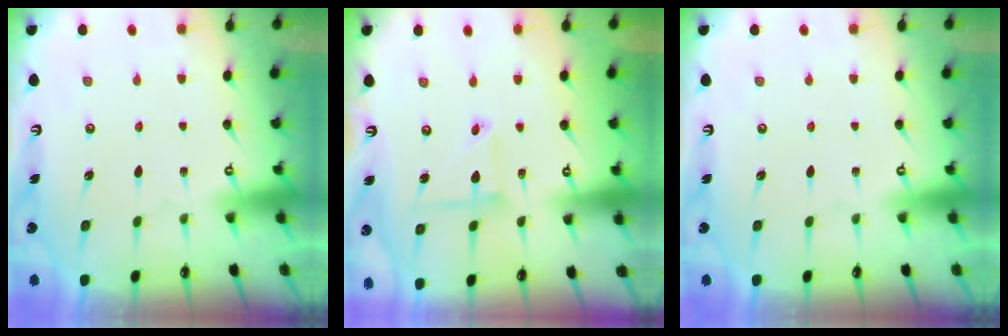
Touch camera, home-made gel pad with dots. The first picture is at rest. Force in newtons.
{"total": 5.3, "press": 5.3, "slide": 0.5}
{"total": 0.0}